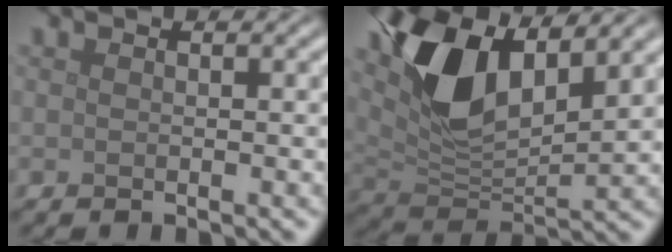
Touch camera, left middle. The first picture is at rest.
{"total": 9.4, "force": [4.4, 4.4, 7.1], "torque": [-0.145, 0.000, 0.080]}